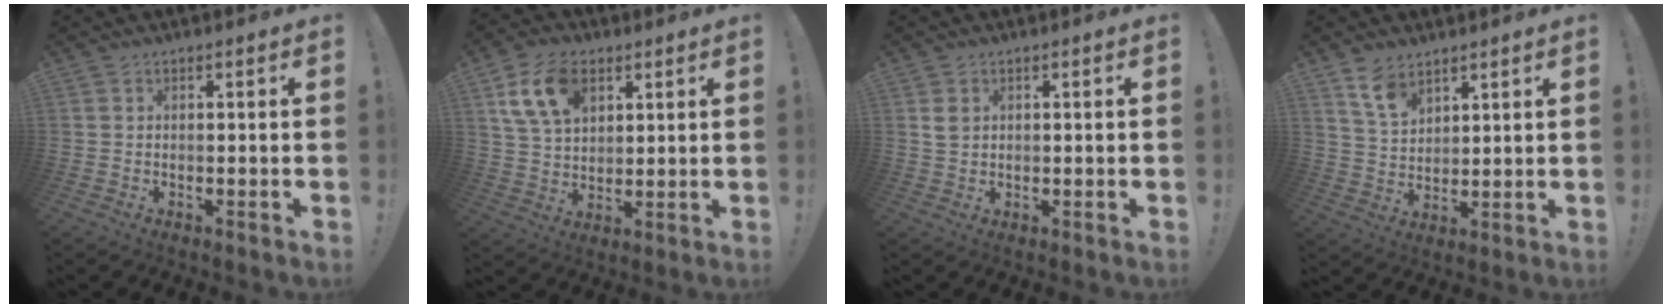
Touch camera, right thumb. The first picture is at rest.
{"total": 13.7, "force": [6.4, 8.9, 8.2], "torque": [-0.139, -0.014, 0.123]}
{"total": 2.4, "force": [0.8, 1.8, 1.5], "torque": [-0.022, 0.002, 0.013]}
{"total": 8.6, "force": [6.0, 4.8, 3.7], "torque": [-0.063, -0.035, 0.115]}